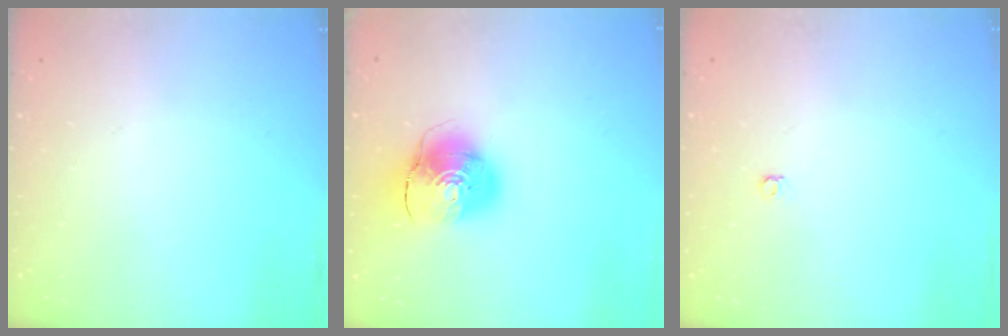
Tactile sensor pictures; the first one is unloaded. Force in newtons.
{"total": 10.4, "press": 10.3, "slide": 1.4}
{"total": 3.6, "press": 3.5, "slide": 0.6}